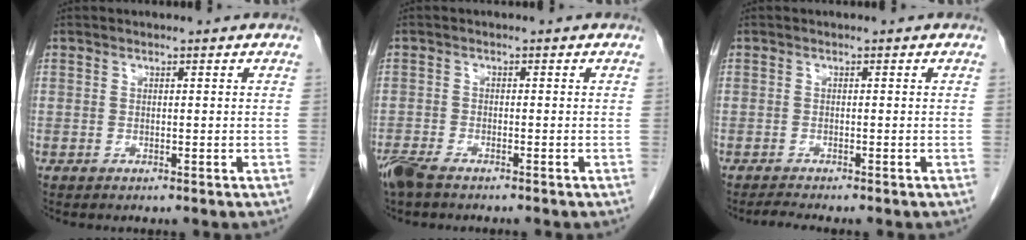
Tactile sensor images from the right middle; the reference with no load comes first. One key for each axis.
{"total": 4.1, "fx": -3.4, "fy": 0.8, "fz": 2.2, "tx": -0.046, "ty": -0.010, "tz": -0.062}
{"total": 1.4, "fx": -1.3, "fy": -0.6, "fz": 0.4, "tx": -0.018, "ty": -0.008, "tz": -0.025}